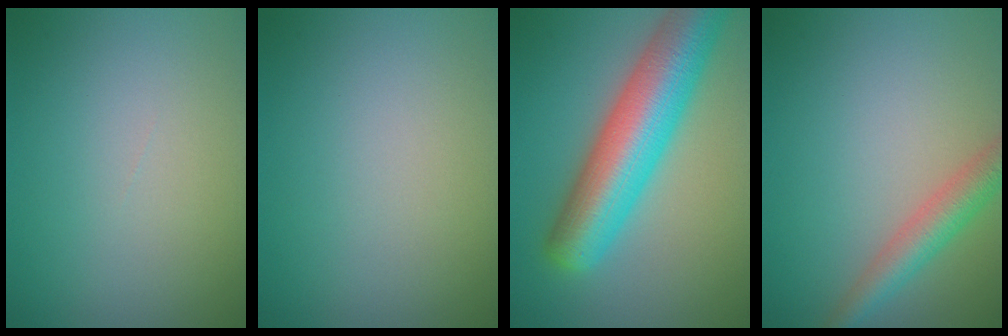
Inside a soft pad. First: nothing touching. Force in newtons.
{"total": 0.0}
{"total": 10.2, "press": 10.2, "slide": 0.3}
{"total": 3.7, "press": 3.7, "slide": 0.1}